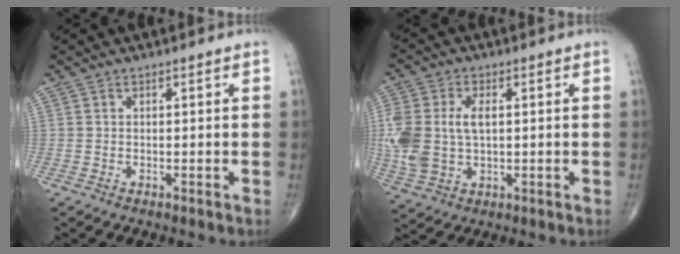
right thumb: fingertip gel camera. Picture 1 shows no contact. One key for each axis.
{"total": 12.6, "fx": 0.8, "fy": 7.8, "fz": 9.8, "tx": -0.236, "ty": 0.007, "tz": 0.024}